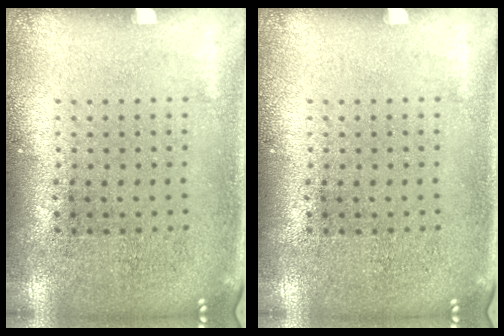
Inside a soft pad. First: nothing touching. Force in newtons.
{"total": 0.0}